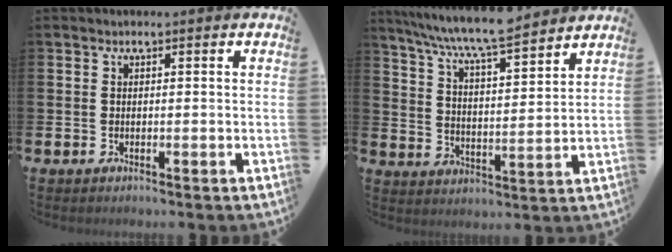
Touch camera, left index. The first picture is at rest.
{"total": 8.0, "force": [7.6, 0.2, 2.7], "torque": [-0.083, -0.047, 0.134]}